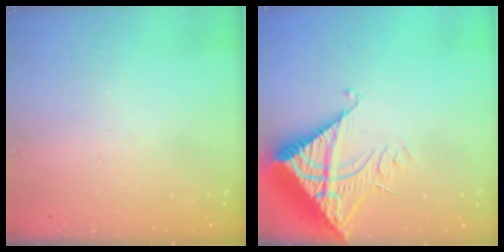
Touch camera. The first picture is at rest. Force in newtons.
{"total": 11.5, "press": 11.5, "slide": 1.2}